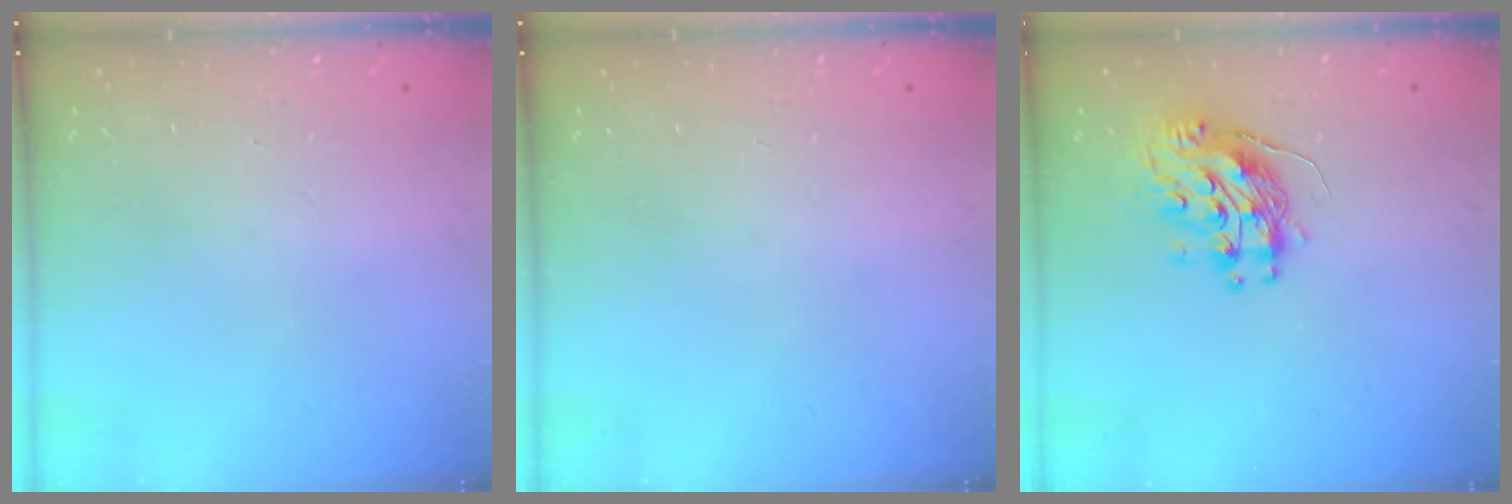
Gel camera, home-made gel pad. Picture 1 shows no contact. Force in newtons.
{"total": 0.0}
{"total": 10.7, "press": 10.6, "slide": 1.2}